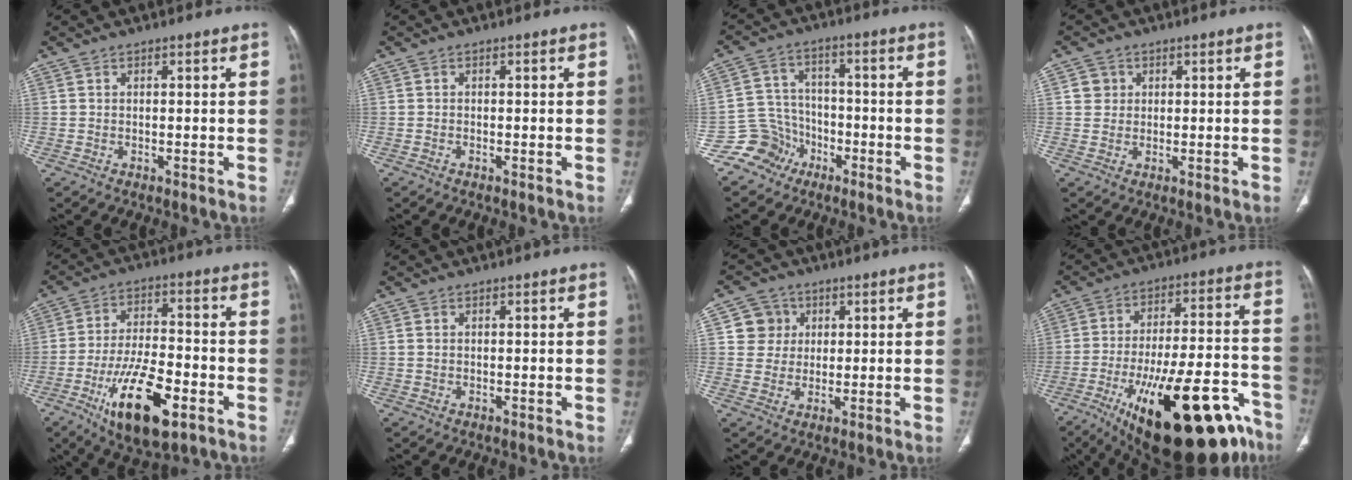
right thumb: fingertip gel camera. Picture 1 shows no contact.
{"total": 0.0}
{"total": 7.8, "force": [-4.7, 6.2, 0.0], "torque": [0.036, 0.049, -0.094]}
{"total": 2.8, "force": [0.8, 2.7, 0.5], "torque": [0.006, -0.001, 0.011]}
{"total": 16.5, "force": [-7.4, 6.6, 13.2], "torque": [-0.220, 0.021, -0.120]}
{"total": 0.6, "force": [0.2, 0.4, 0.3], "torque": [-0.009, 0.002, 0.006]}
{"total": 5.9, "force": [1.7, 5.6, 0.8], "torque": [0.016, 0.001, 0.027]}
{"total": 30.6, "force": [-17.0, 10.7, 23.1], "torque": [-0.293, 0.063, -0.252]}